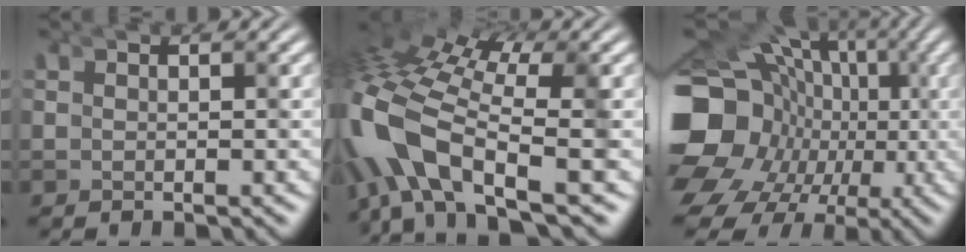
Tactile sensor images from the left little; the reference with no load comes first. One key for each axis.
{"total": 6.1, "fx": -3.2, "fy": 2.8, "fz": 4.4, "tx": -0.155, "ty": -0.053, "tz": -0.032}
{"total": 13.8, "fx": -3.8, "fy": 11.5, "fz": 6.6, "tx": -0.166, "ty": -0.084, "tz": -0.041}